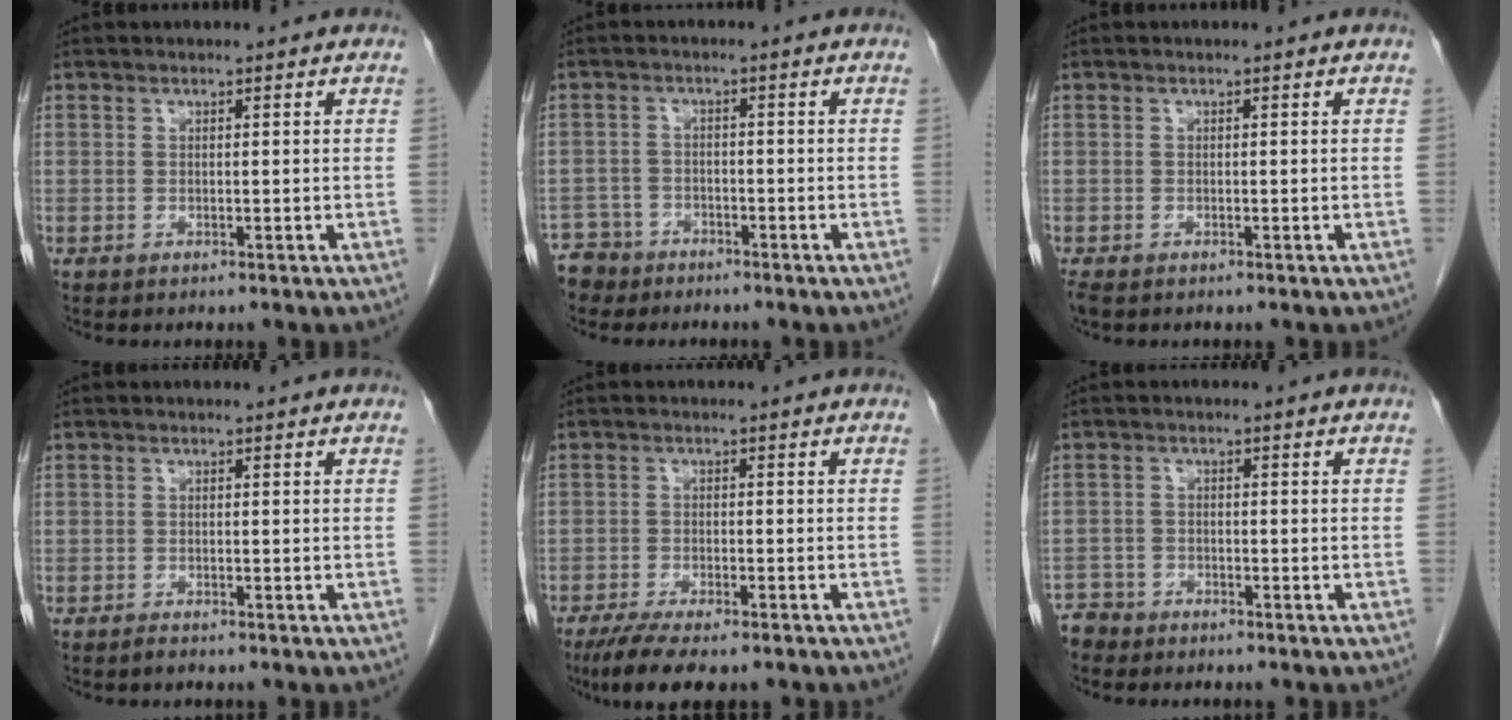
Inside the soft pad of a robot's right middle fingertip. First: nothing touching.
{"total": 4.8, "force": [-3.9, 2.7, -0.7], "torque": [0.014, 0.001, -0.075]}
{"total": 1.9, "force": [-1.3, 0.9, 1.0], "torque": [-0.021, -0.006, -0.021]}
{"total": 0.7, "force": [-0.7, 0.1, 0.2], "torque": [-0.006, -0.002, -0.012]}
{"total": 8.5, "force": [-6.6, 2.0, 4.9], "torque": [-0.076, -0.015, -0.104]}
{"total": 2.8, "force": [-2.6, 1.0, -0.6], "torque": [0.009, -0.001, -0.052]}